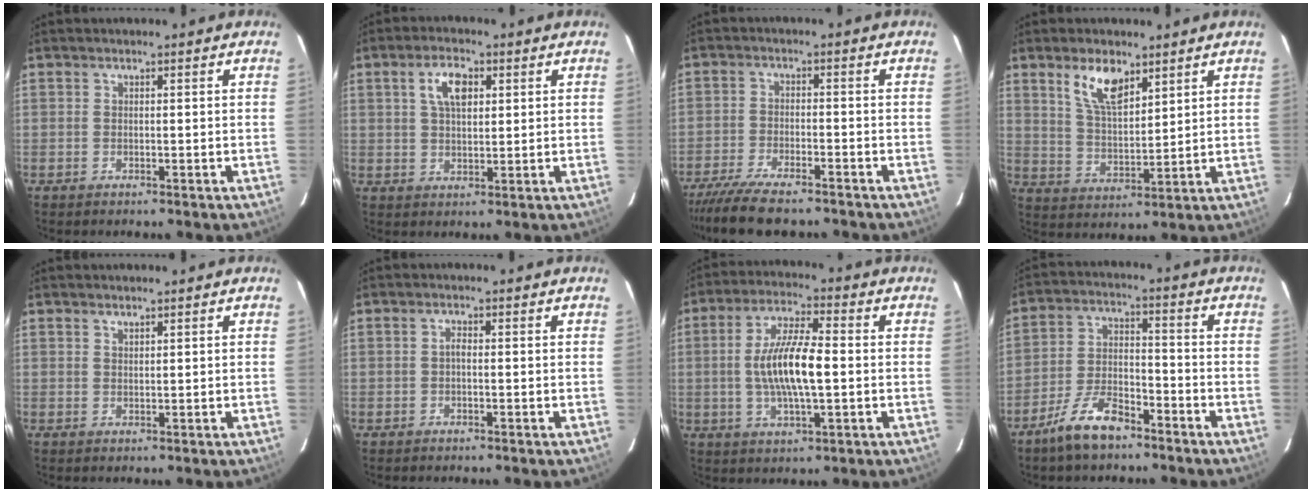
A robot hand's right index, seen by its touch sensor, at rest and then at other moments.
{"total": 6.1, "force": [2.5, 2.6, 4.9], "torque": [-0.090, 0.010, 0.046]}
{"total": 11.6, "force": [-9.9, 2.5, 5.4], "torque": [-0.127, -0.029, -0.169]}
{"total": 8.5, "force": [5.3, 3.6, 5.6], "torque": [-0.102, 0.005, 0.107]}
{"total": 0.8, "force": [0.8, 0.2, 0.2], "torque": [-0.005, 0.001, 0.015]}
{"total": 0.9, "force": [-0.3, 0.4, 0.8], "torque": [-0.014, 0.006, -0.007]}
{"total": 11.4, "force": [-0.6, 3.0, 10.9], "torque": [-0.213, 0.004, -0.010]}
{"total": 9.6, "force": [-7.1, 3.4, 5.4], "torque": [-0.119, 0.004, -0.130]}